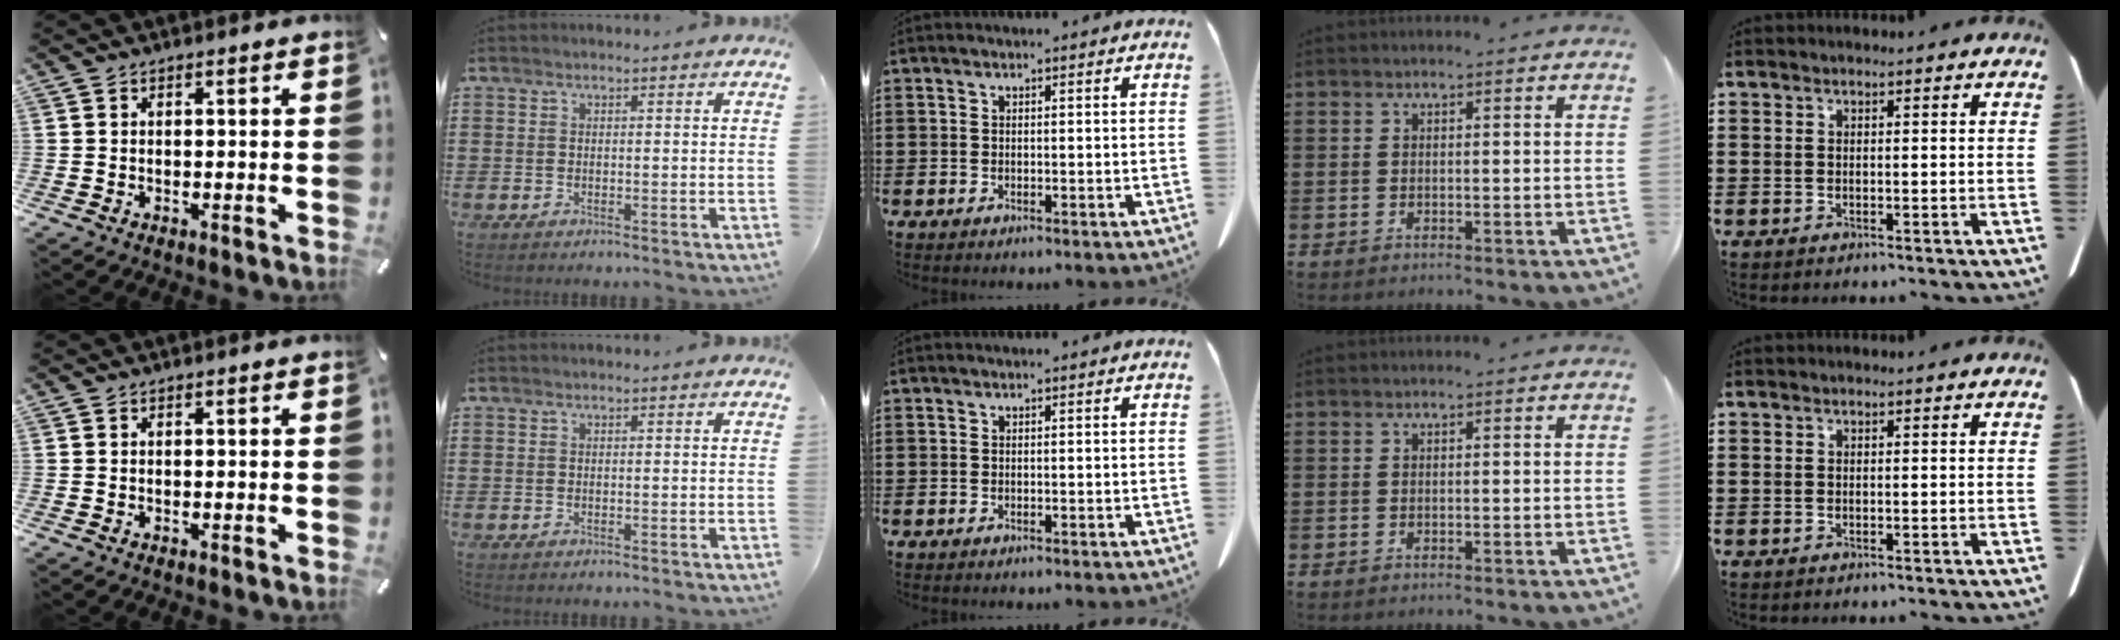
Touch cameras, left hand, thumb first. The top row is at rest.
{}